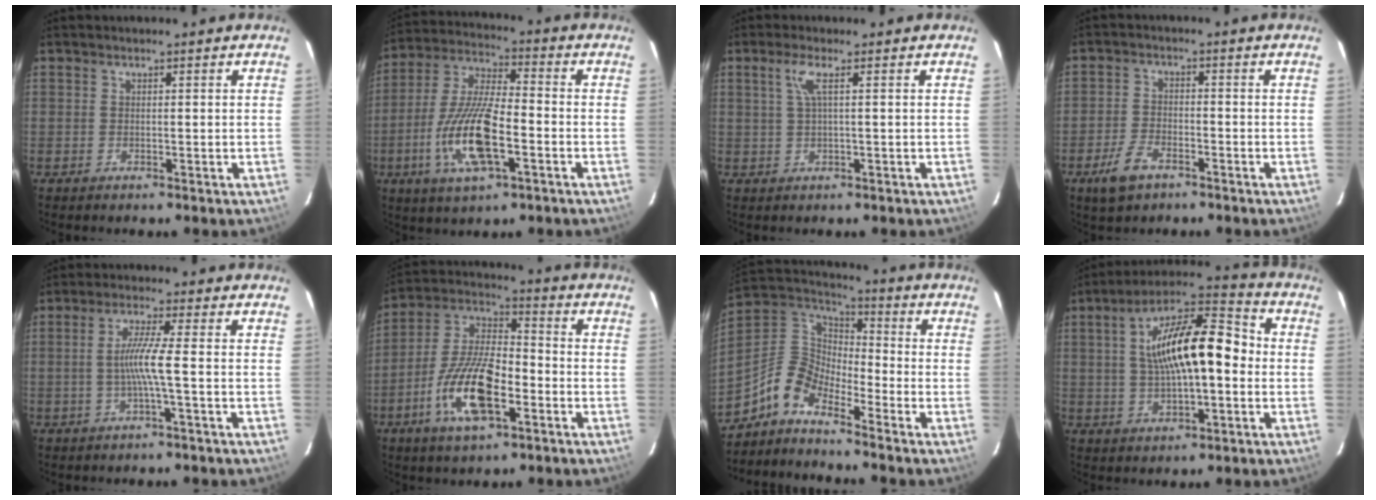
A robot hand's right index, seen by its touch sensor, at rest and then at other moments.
{"total": 15.4, "force": [-5.0, 5.0, 13.7], "torque": [-0.290, -0.009, -0.097]}
{"total": 2.8, "force": [0.9, -0.4, 2.6], "torque": [-0.051, 0.002, 0.020]}
{"total": 6.2, "force": [-4.0, 3.2, 3.6], "torque": [-0.092, -0.003, -0.073]}
{"total": 5.2, "force": [-1.1, -1.1, 5.0], "torque": [-0.107, -0.002, -0.019]}
{"total": 15.7, "force": [-6.2, 6.1, 13.1], "torque": [-0.274, -0.003, -0.120]}
{"total": 9.3, "force": [-7.2, 3.9, 4.4], "torque": [-0.102, 0.026, -0.161]}
{"total": 16.2, "force": [0.8, 6.0, 15.1], "torque": [-0.258, 0.030, 0.009]}